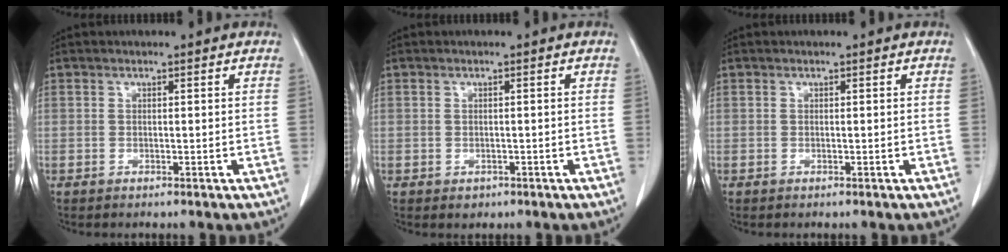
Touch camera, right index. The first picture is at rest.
{"total": 1.2, "force": [-0.5, 1.1, 0.3], "torque": [-0.002, 0.003, -0.003]}
{"total": 0.0}